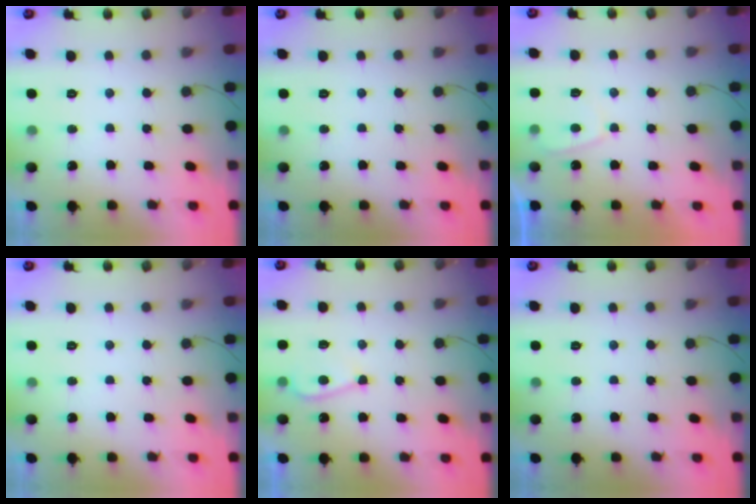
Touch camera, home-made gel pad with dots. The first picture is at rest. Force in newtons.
{"total": 0.0}
{"total": 2.4, "press": 2.3, "slide": 0.7}
{"total": 0.0}
{"total": 4.3, "press": 4.2, "slide": 0.8}
{"total": 0.0}